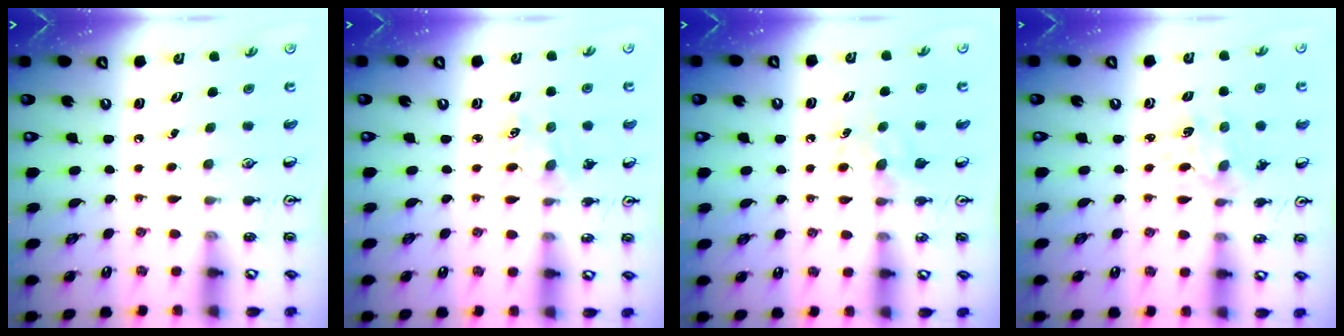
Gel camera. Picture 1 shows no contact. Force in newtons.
{"total": 1.4, "press": 1.3, "slide": 0.3}
{"total": 5.0, "press": 4.9, "slide": 0.7}
{"total": 2.1, "press": 2.1, "slide": 0.3}